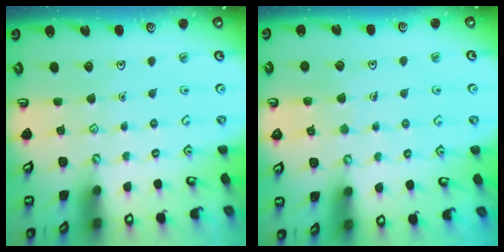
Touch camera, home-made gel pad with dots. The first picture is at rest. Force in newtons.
{"total": 4.4, "press": 4.4, "slide": 0.2}